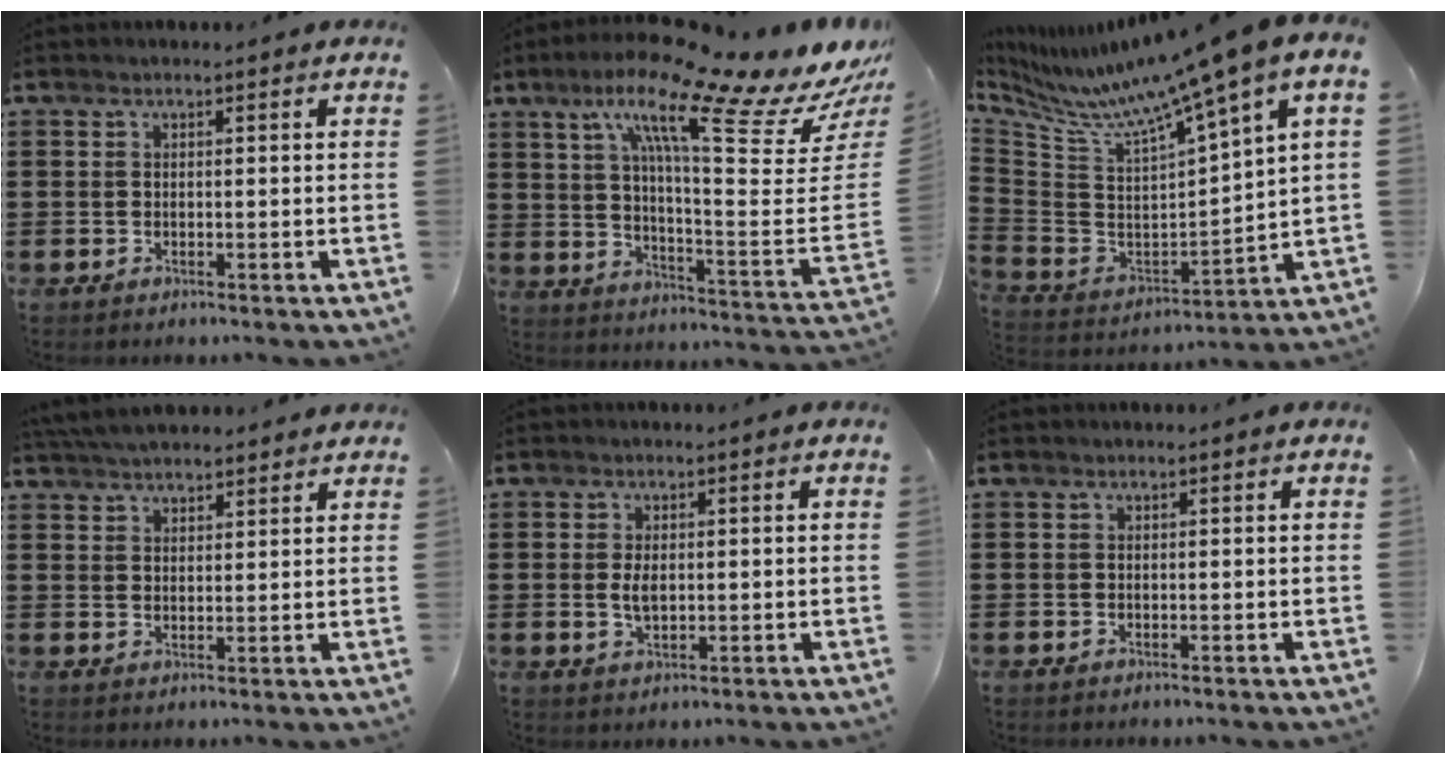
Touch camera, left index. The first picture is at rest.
{"total": 16.6, "force": [10.0, 2.7, 13.0], "torque": [-0.245, -0.063, 0.156]}
{"total": 9.6, "force": [7.6, -2.1, 5.5], "torque": [-0.135, -0.073, 0.109]}
{"total": 4.9, "force": [4.7, 0.6, 1.2], "torque": [-0.036, -0.008, 0.090]}
{"total": 3.1, "force": [0.1, 1.5, 2.6], "torque": [-0.060, 0.002, -0.001]}
{"total": 0.0}